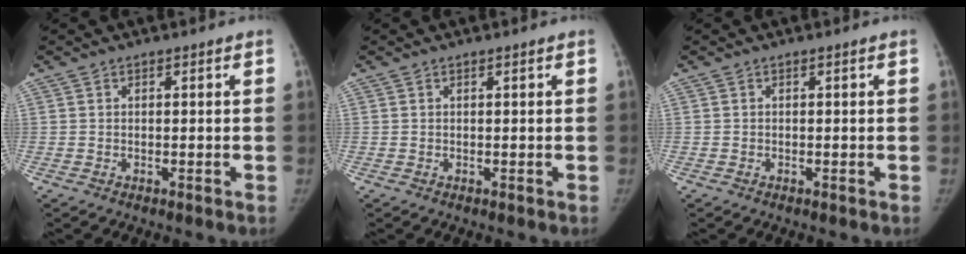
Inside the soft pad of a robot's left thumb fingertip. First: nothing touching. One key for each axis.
{"total": 0.0}
{"total": 0.0}